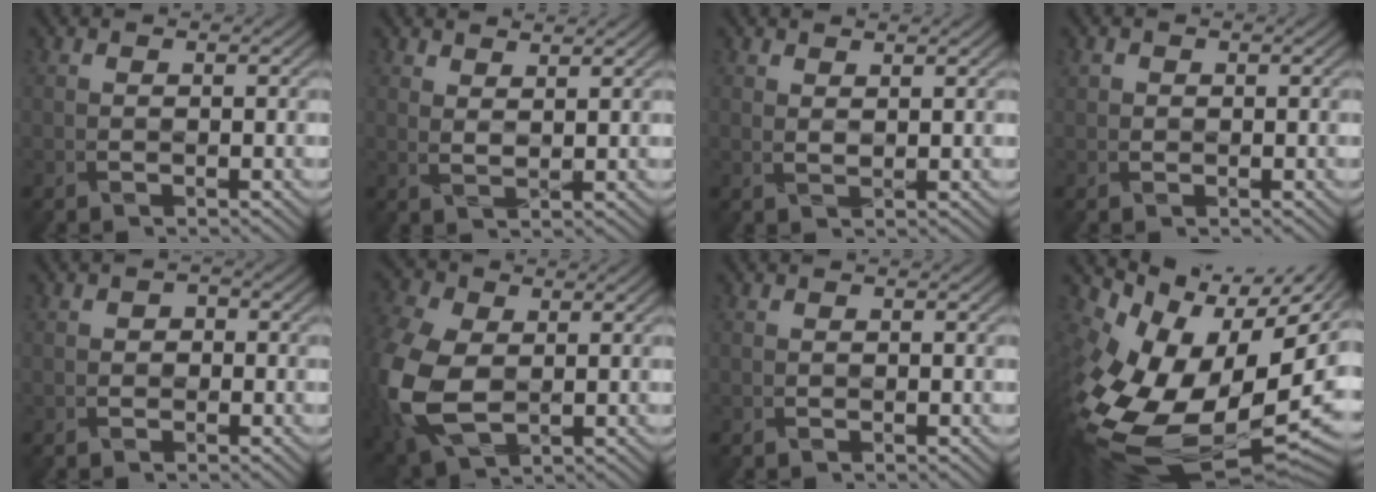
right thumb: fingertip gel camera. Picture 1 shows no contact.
{"total": 2.9, "force": [2.5, 0.6, 1.2], "torque": [-0.006, -0.009, 0.043]}
{"total": 1.5, "force": [1.4, 0.3, 0.6], "torque": [-0.005, -0.006, 0.024]}
{"total": 0.7, "force": [0.5, 0.4, -0.2], "torque": [0.004, 0.000, 0.012]}
{"total": 1.0, "force": [-0.3, 0.9, 0.3], "torque": [0.003, 0.001, -0.008]}
{"total": 13.1, "force": [-1.2, 9.1, 9.3], "torque": [-0.288, -0.029, -0.016]}
{"total": 0.0}
{"total": 18.7, "force": [-3.0, 12.8, 13.3], "torque": [-0.257, -0.052, -0.018]}